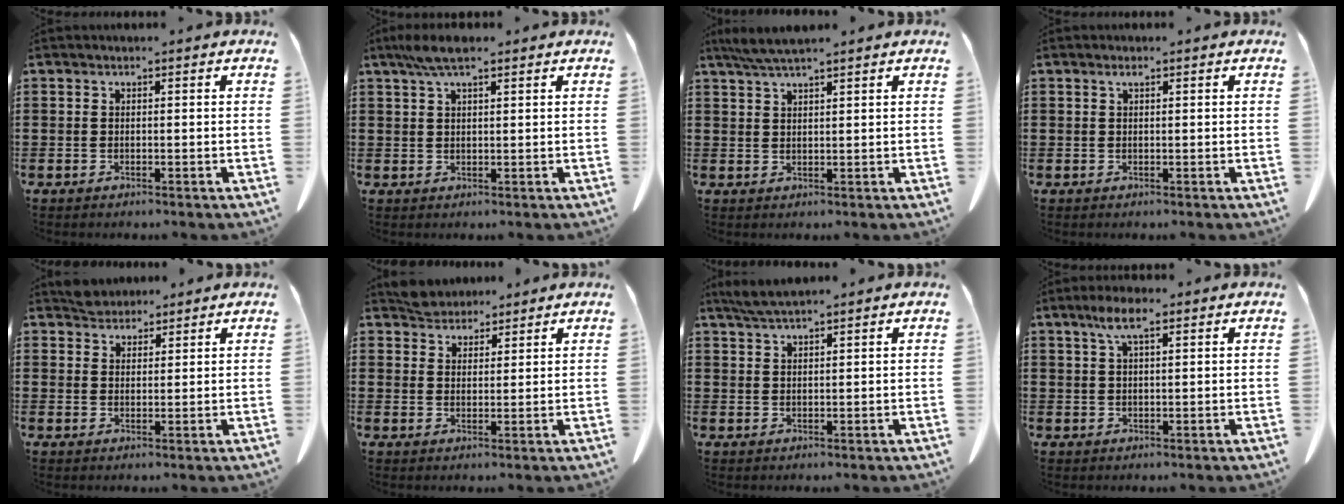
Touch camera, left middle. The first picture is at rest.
{"total": 4.3, "force": [2.7, 1.1, 3.2], "torque": [-0.068, 0.002, 0.049]}
{"total": 3.7, "force": [3.0, 0.1, 2.1], "torque": [-0.048, -0.006, 0.056]}
{"total": 0.8, "force": [0.4, 0.2, 0.7], "torque": [-0.015, 0.000, 0.008]}
{"total": 3.1, "force": [2.9, 1.0, 0.2], "torque": [-0.013, -0.001, 0.058]}
{"total": 3.8, "force": [3.6, 1.3, 0.2], "torque": [-0.016, -0.004, 0.071]}
{"total": 2.7, "force": [2.3, 0.1, 1.4], "torque": [-0.033, -0.002, 0.045]}
{"total": 4.4, "force": [2.3, 1.3, 3.6], "torque": [-0.078, 0.004, 0.040]}